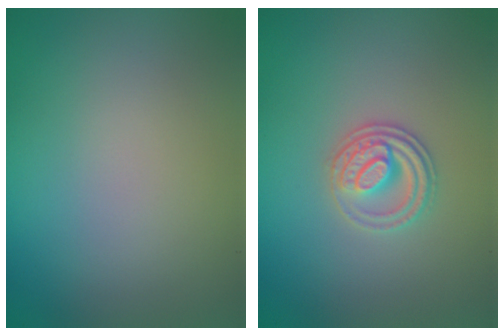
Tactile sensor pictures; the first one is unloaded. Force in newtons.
{"total": 2.7, "press": 2.5, "slide": 0.9}